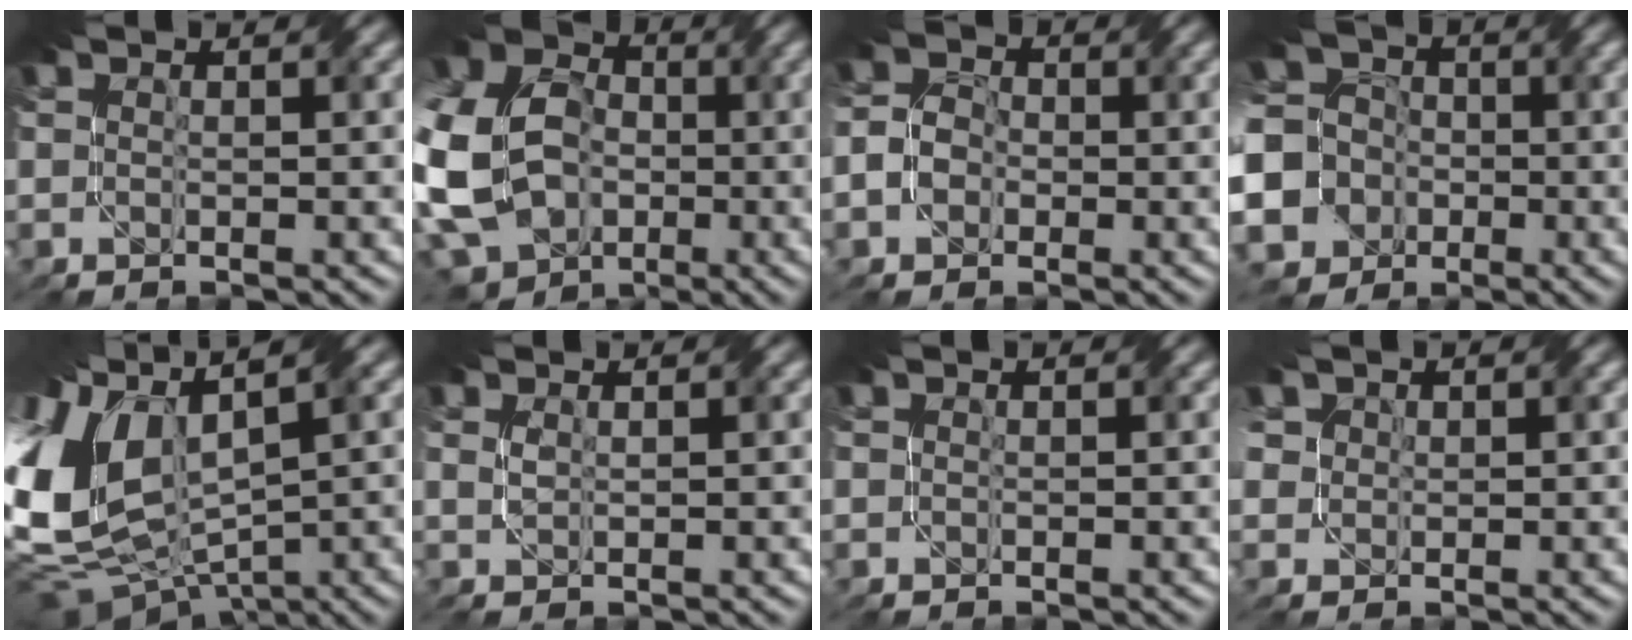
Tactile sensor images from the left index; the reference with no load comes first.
{"total": 20.7, "force": [-3.9, 16.7, 11.6], "torque": [-0.269, -0.015, -0.130]}
{"total": 3.1, "force": [-1.3, 2.4, 1.4], "torque": [-0.022, 0.003, -0.035]}
{"total": 16.6, "force": [-6.6, 14.5, 4.8], "torque": [-0.149, -0.027, -0.150]}
{"total": 12.6, "force": [1.8, 7.4, 10.1], "torque": [-0.245, 0.013, 0.034]}
{"total": 0.5, "force": [0.1, 0.1, 0.5], "torque": [-0.015, 0.000, 0.003]}
{"total": 0.0}
{"total": 1.8, "force": [0.8, 1.6, 0.5], "torque": [-0.018, 0.003, 0.010]}